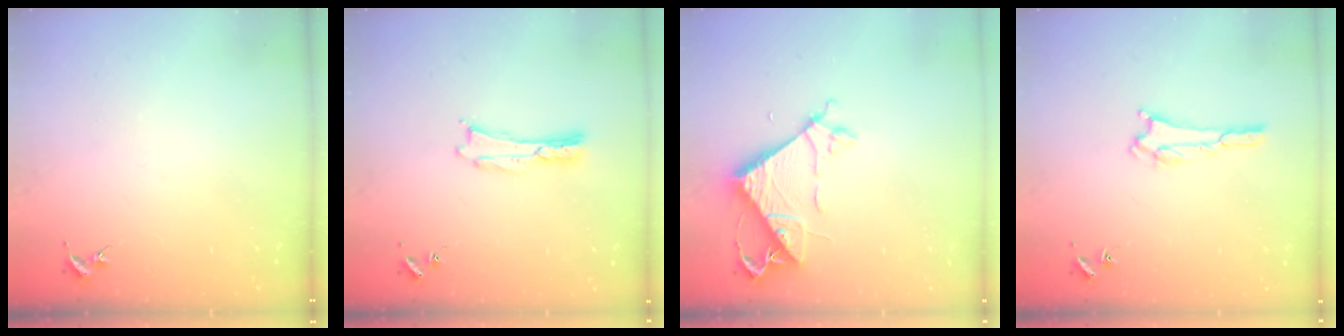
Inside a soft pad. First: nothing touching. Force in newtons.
{"total": 0.0}
{"total": 7.1, "press": 7.1, "slide": 0.6}
{"total": 1.8, "press": 1.8, "slide": 0.2}